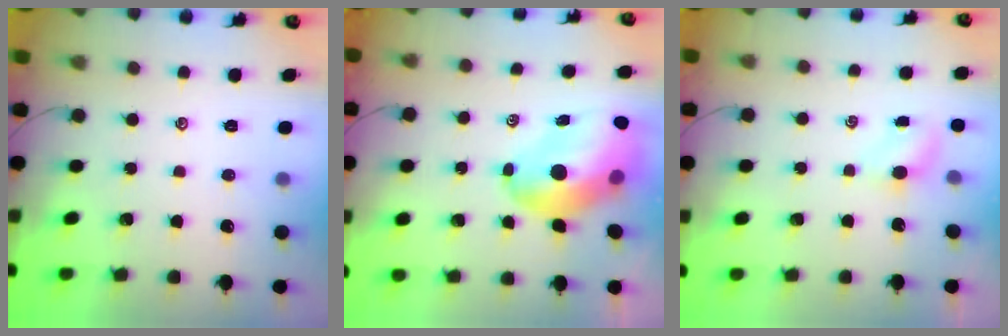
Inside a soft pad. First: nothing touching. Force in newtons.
{"total": 11.0, "press": 10.5, "slide": 3.3}
{"total": 4.0, "press": 3.9, "slide": 1.0}